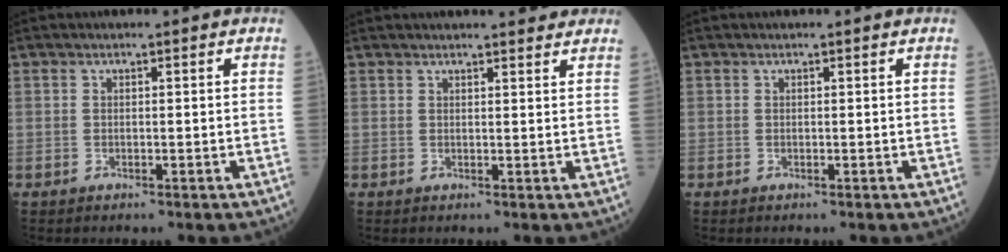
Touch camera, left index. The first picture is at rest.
{"total": 5.6, "force": [5.1, 0.9, 2.0], "torque": [-0.025, 0.010, 0.053]}
{"total": 0.0}